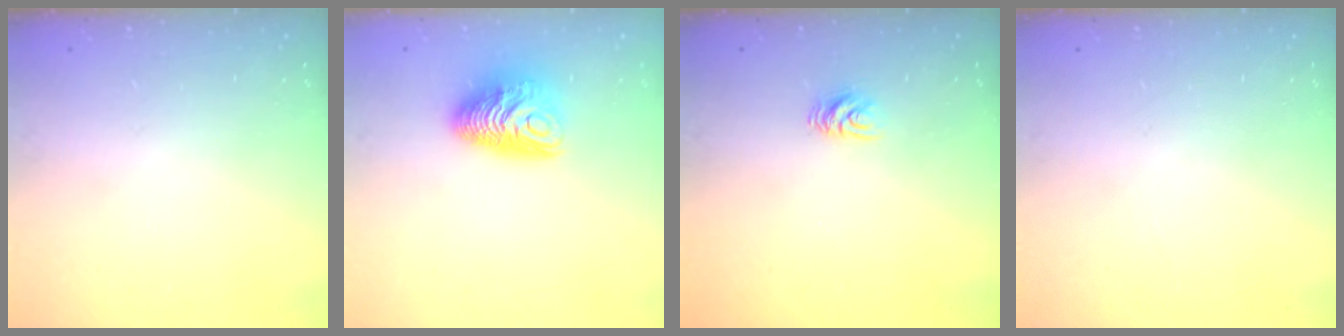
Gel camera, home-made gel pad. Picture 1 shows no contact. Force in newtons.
{"total": 10.3, "press": 10.3, "slide": 0.5}
{"total": 4.8, "press": 4.8, "slide": 0.4}
{"total": 0.0}